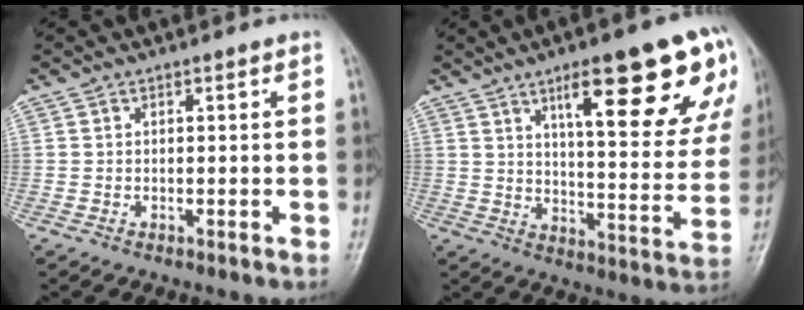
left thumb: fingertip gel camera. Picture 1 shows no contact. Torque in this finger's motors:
{"motor_torque": [2.61, 2.39, 1.90, -0.87, 0.20]}